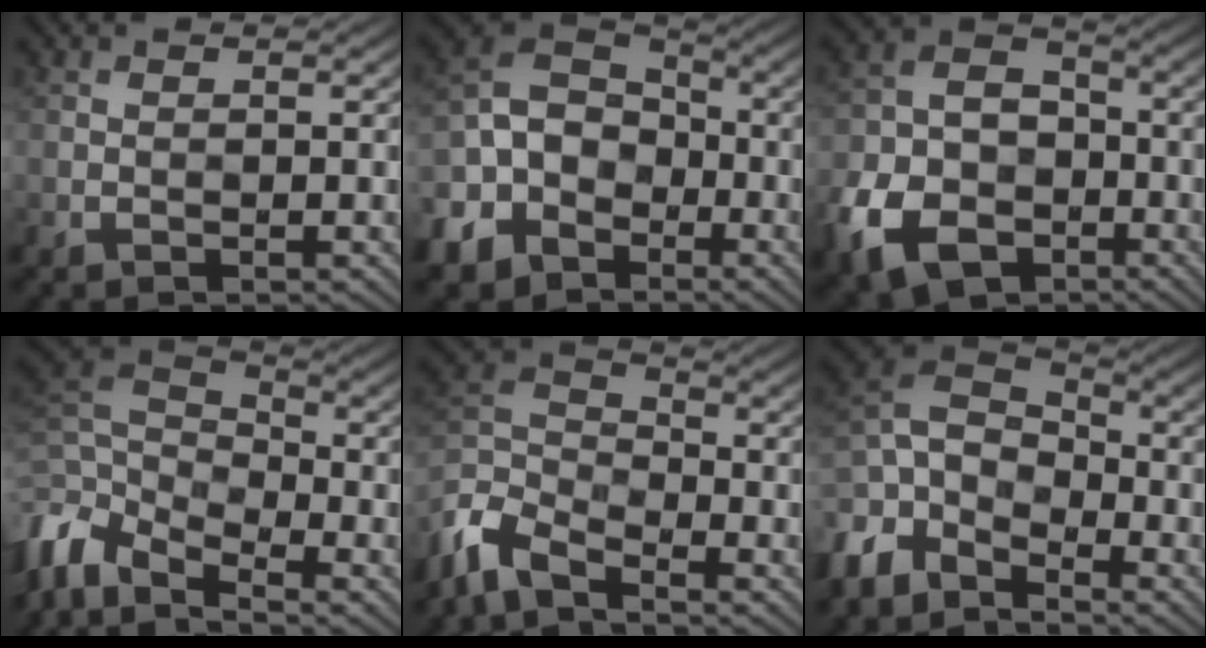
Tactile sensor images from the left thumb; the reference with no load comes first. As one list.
[{"total": 11.7, "force": [-3.9, 9.5, 5.4], "torque": [-0.176, -0.021, -0.069]}, {"total": 12.2, "force": [-4.6, 8.9, 7.1], "torque": [-0.163, -0.033, -0.092]}, {"total": 9.5, "force": [-4.5, 5.7, 6.1], "torque": [-0.167, 0.007, -0.089]}, {"total": 8.0, "force": [-5.7, 3.3, 4.5], "torque": [-0.104, 0.000, -0.133]}, {"total": 10.5, "force": [-4.9, 7.0, 6.0], "torque": [-0.178, 0.008, -0.102]}]